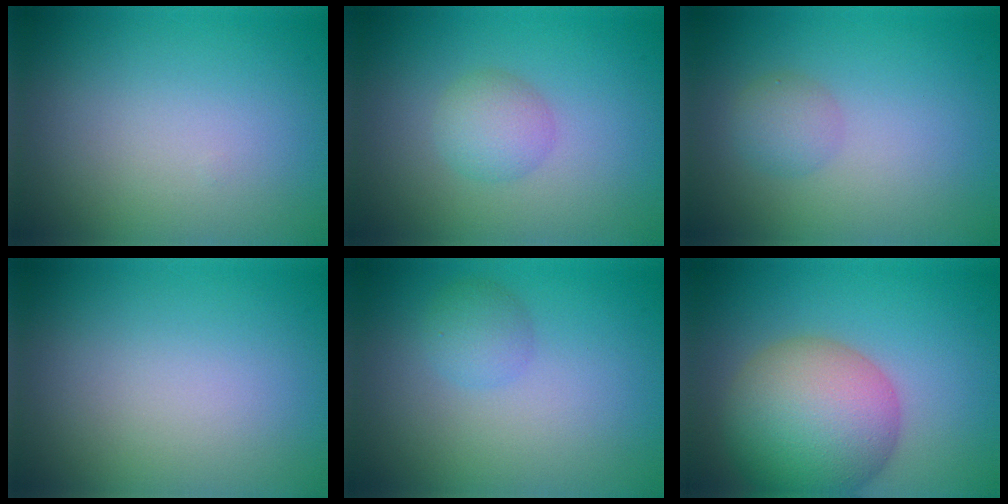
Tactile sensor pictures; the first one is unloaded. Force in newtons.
{"total": 2.4, "press": 2.4, "slide": 0.0}
{"total": 1.9, "press": 1.9, "slide": 0.1}
{"total": 0.0}
{"total": 1.8, "press": 1.8, "slide": 0.1}
{"total": 10.6, "press": 10.6, "slide": 0.4}